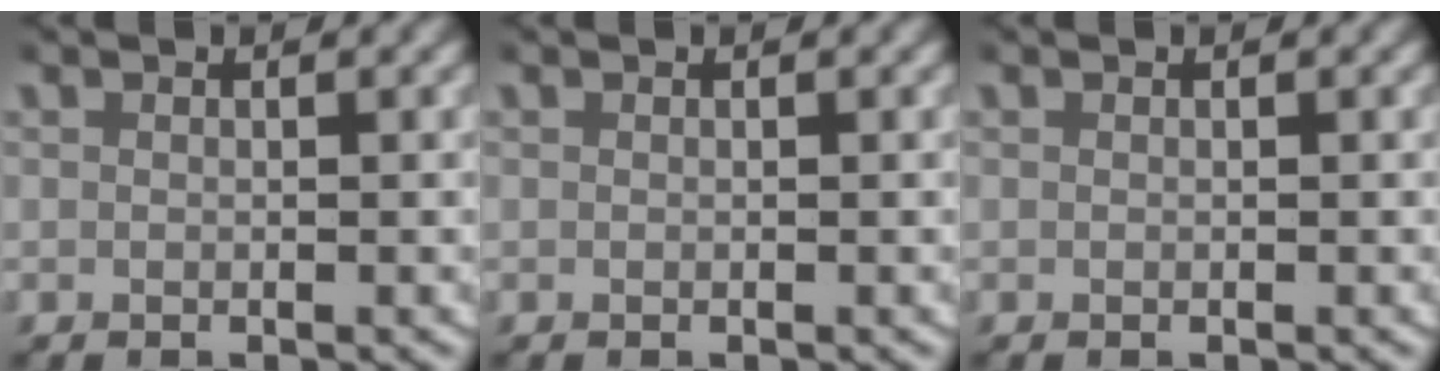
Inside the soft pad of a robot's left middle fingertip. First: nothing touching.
{"total": 0.0}
{"total": 0.0}